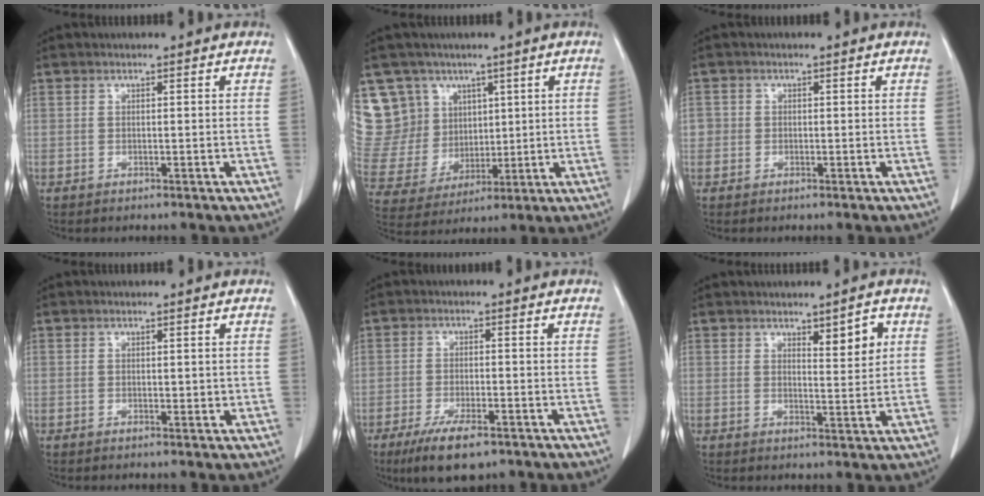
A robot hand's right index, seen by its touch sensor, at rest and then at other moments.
{"total": 15.3, "force": [8.3, 12.6, 2.7], "torque": [-0.093, 0.064, 0.191]}
{"total": 1.9, "force": [-0.1, 1.9, 0.2], "torque": [0.010, 0.006, -0.004]}
{"total": 1.1, "force": [0.1, 0.7, 0.8], "torque": [-0.008, -0.001, 0.004]}
{"total": 7.6, "force": [-4.9, 2.2, 5.4], "torque": [-0.096, -0.012, -0.080]}
{"total": 3.9, "force": [1.9, 1.0, 3.3], "torque": [-0.049, -0.006, 0.030]}